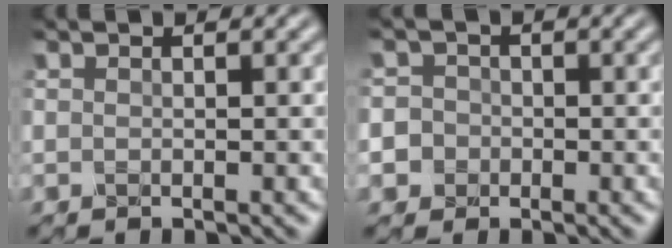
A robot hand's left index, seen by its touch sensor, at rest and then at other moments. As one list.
[{"total": 4.5, "force": [-1.1, 4.2, 1.1], "torque": [-0.002, 0.012, -0.050]}]